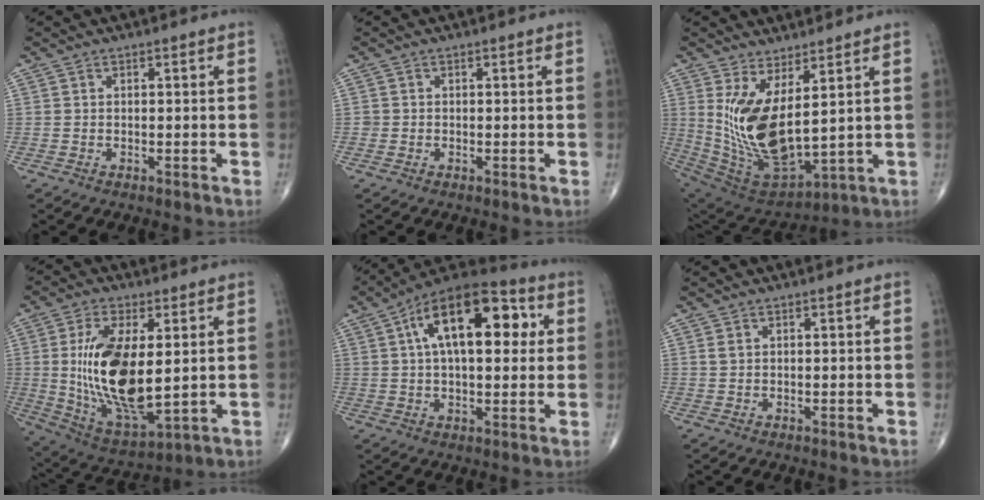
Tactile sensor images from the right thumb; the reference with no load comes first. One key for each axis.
{"total": 0.6, "fx": -0.1, "fy": 0.6, "fz": 0.0, "tx": 0.003, "ty": 0.004, "tz": -0.002}
{"total": 16.1, "fx": 3.7, "fy": 6.6, "fz": 14.1, "tx": -0.276, "ty": -0.045, "tz": 0.098}
{"total": 19.2, "fx": 1.8, "fy": 8.7, "fz": 17.1, "tx": -0.317, "ty": -0.022, "tz": 0.049}
{"total": 19.9, "fx": 5.2, "fy": 9.8, "fz": 16.6, "tx": -0.237, "ty": 0.023, "tz": 0.070}
{"total": 1.0, "fx": 0.4, "fy": 0.7, "fz": 0.6, "tx": -0.011, "ty": 0.002, "tz": 0.010}